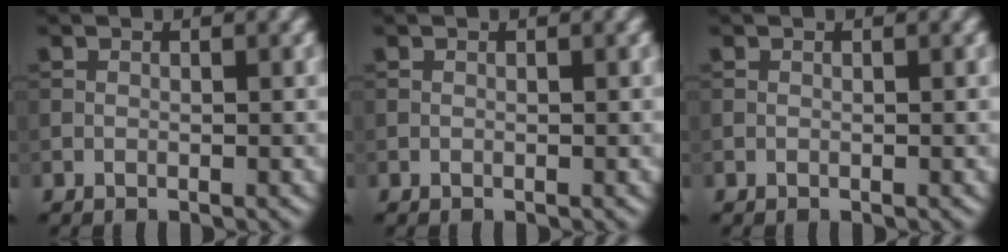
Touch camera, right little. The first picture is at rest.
{"total": 0.0}
{"total": 0.0}